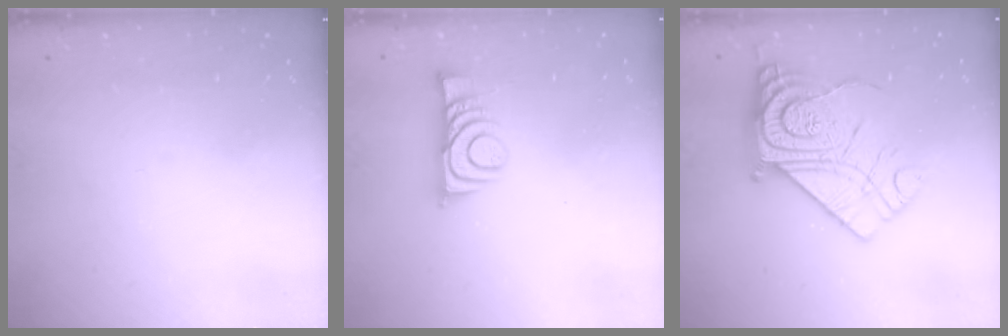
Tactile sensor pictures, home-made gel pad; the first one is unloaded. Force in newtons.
{"total": 9.0, "press": 9.0, "slide": 0.7}
{"total": 21.8, "press": 21.8, "slide": 2.0}